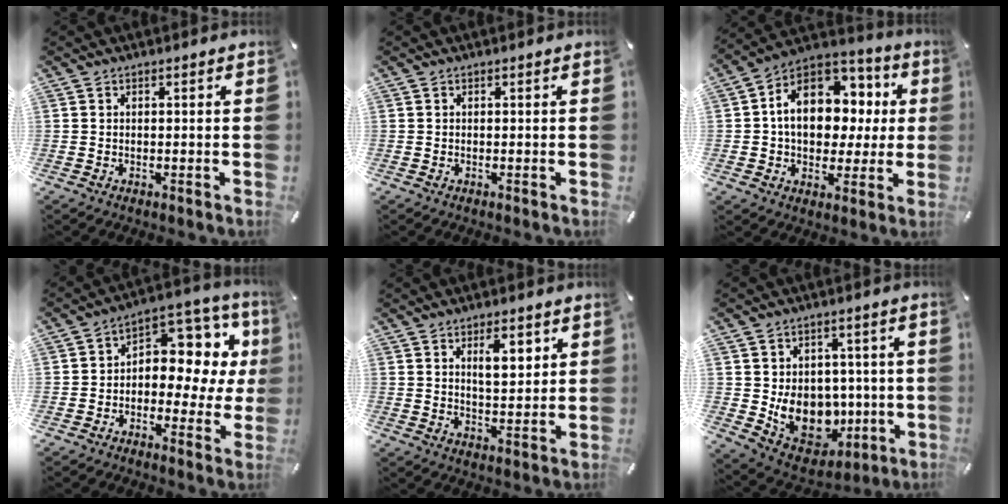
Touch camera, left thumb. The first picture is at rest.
{"total": 0.0}
{"total": 15.1, "force": [2.2, 11.4, 9.6], "torque": [-0.159, -0.010, 0.042]}
{"total": 9.7, "force": [1.2, 7.0, 6.6], "torque": [-0.089, -0.017, 0.021]}
{"total": 7.2, "force": [3.9, 3.0, 5.3], "torque": [-0.073, -0.017, 0.060]}
{"total": 12.3, "force": [0.0, 10.9, 5.6], "torque": [-0.087, -0.022, 0.018]}